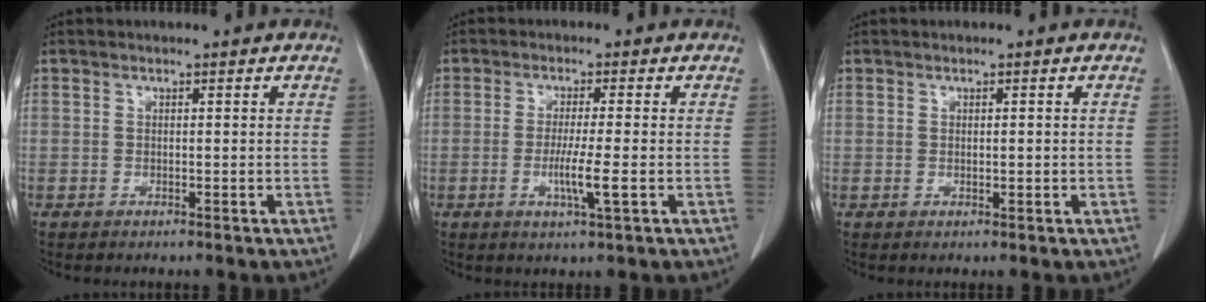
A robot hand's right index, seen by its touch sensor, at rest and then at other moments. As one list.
[{"total": 5.3, "force": [-1.4, 0.0, 5.1], "torque": [-0.097, -0.011, -0.023]}, {"total": 1.1, "force": [-0.1, 0.7, 0.9], "torque": [-0.021, -0.001, 0.002]}]